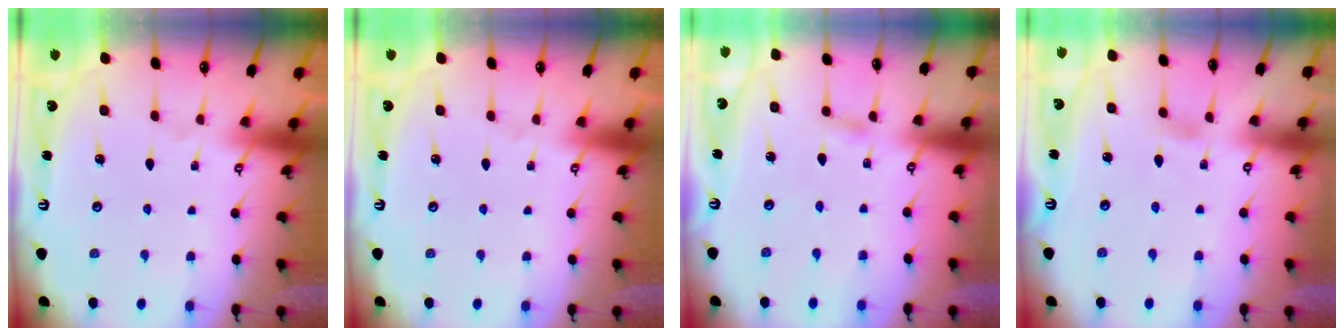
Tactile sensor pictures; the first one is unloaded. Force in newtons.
{"total": 0.0}
{"total": 2.3, "press": 2.2, "slide": 0.2}
{"total": 2.4, "press": 2.4, "slide": 0.4}